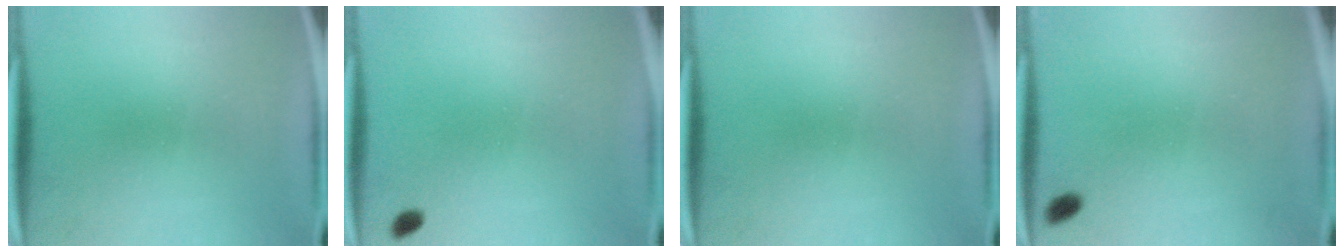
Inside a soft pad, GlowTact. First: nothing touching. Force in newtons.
{"total": 1.2}
{"total": 0.0}
{"total": 4.1}